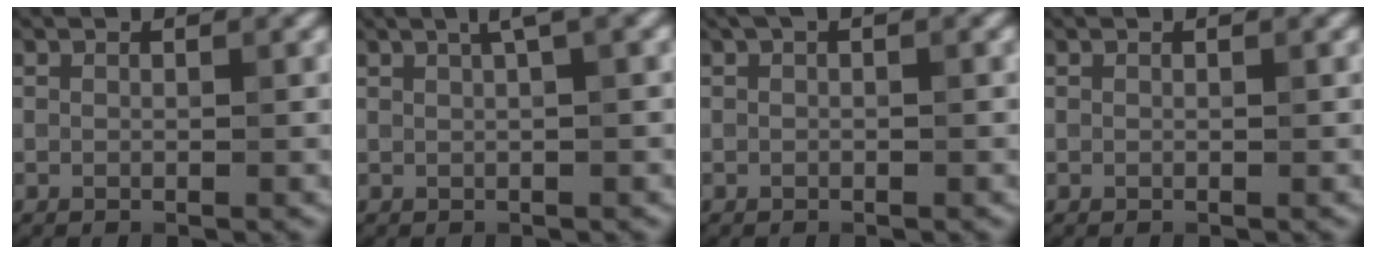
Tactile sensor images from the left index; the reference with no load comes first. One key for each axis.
{"total": 2.7, "fx": 1.4, "fy": 0.5, "fz": 2.3, "tx": -0.026, "ty": 0.010, "tz": 0.019}
{"total": 0.9, "fx": 0.3, "fy": 0.4, "fz": 0.8, "tx": -0.014, "ty": 0.005, "tz": 0.005}
{"total": 0.0}